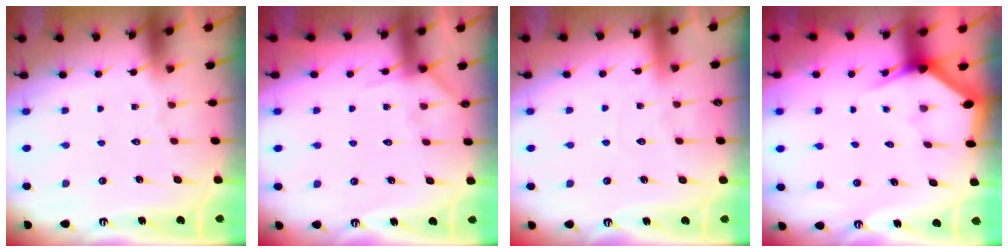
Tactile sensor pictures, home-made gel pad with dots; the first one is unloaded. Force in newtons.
{"total": 5.2, "press": 5.1, "slide": 0.8}
{"total": 3.1, "press": 3.0, "slide": 0.3}
{"total": 3.1, "press": 3.1, "slide": 0.1}